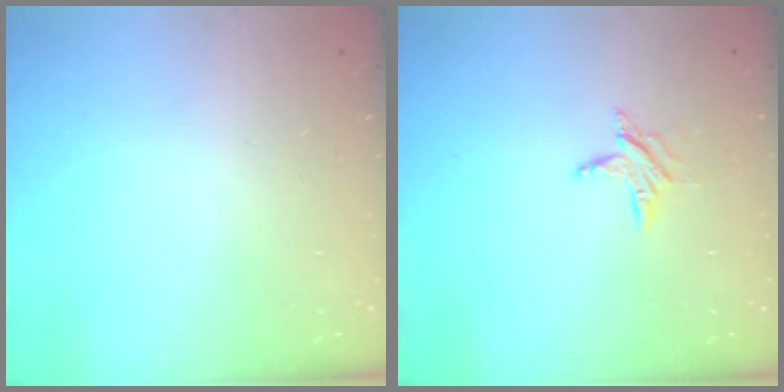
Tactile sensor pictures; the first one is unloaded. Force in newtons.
{"total": 5.9, "press": 5.8, "slide": 0.6}